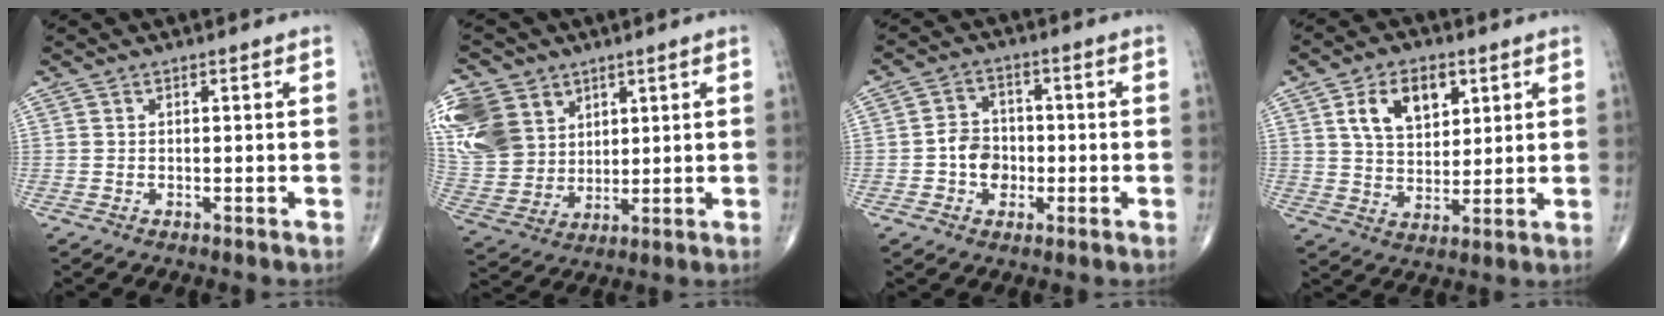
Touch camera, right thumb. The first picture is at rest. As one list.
[{"total": 19.4, "force": [7.8, 15.1, 9.3], "torque": [-0.215, 0.000, 0.169]}, {"total": 8.4, "force": [-1.5, 7.0, 4.4], "torque": [-0.037, 0.022, -0.033]}, {"total": 10.7, "force": [4.3, 6.6, 7.2], "torque": [-0.094, -0.013, 0.080]}]